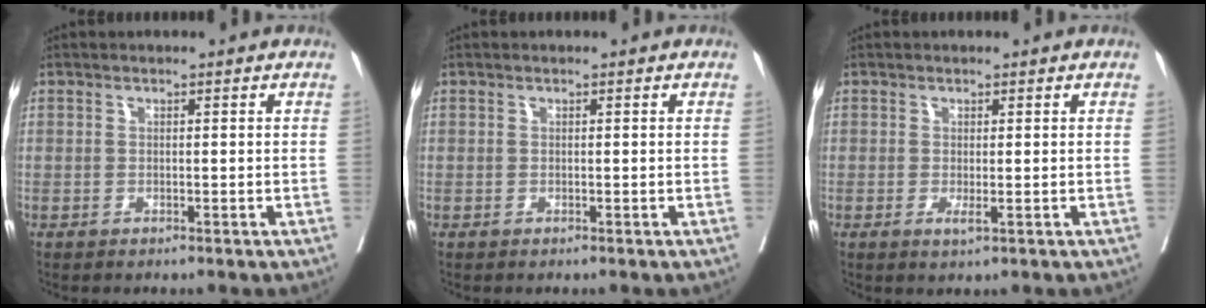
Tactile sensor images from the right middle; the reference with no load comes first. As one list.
[{"total": 0.0}, {"total": 1.3, "force": [-0.3, 0.2, 1.3], "torque": [-0.023, -0.006, -0.001]}]